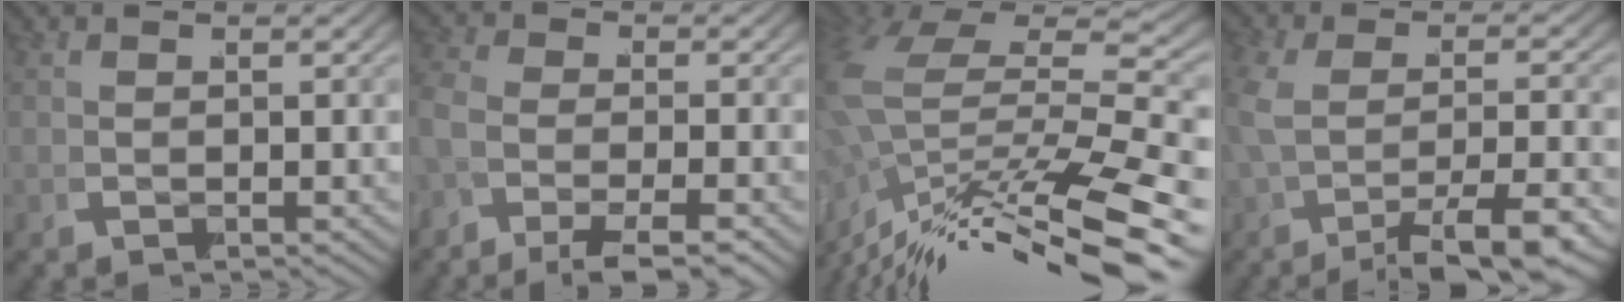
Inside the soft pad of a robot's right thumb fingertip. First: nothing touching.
{"total": 3.7, "force": [-2.5, 1.6, 2.2], "torque": [-0.045, -0.006, -0.045]}
{"total": 11.7, "force": [-2.9, 7.0, 8.9], "torque": [-0.180, -0.033, -0.026]}
{"total": 5.3, "force": [-2.6, 1.7, 4.3], "torque": [-0.072, -0.003, -0.034]}